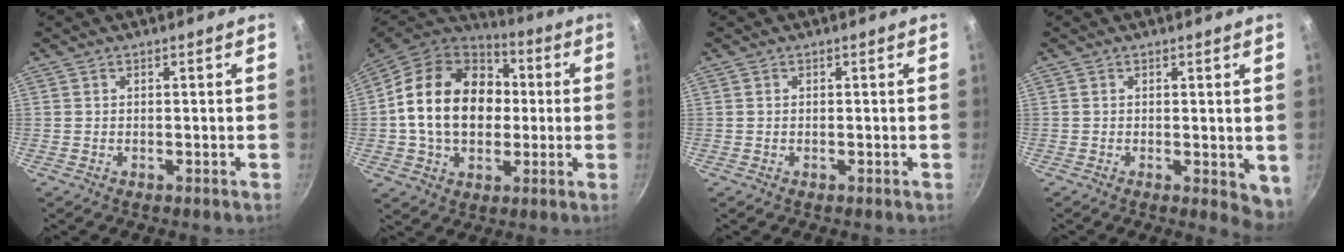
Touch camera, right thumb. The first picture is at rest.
{"total": 21.9, "force": [1.3, 16.4, 14.4], "torque": [-0.227, 0.031, 0.019]}
{"total": 0.0}
{"total": 4.3, "force": [0.0, 2.0, 3.8], "torque": [-0.042, -0.010, 0.001]}